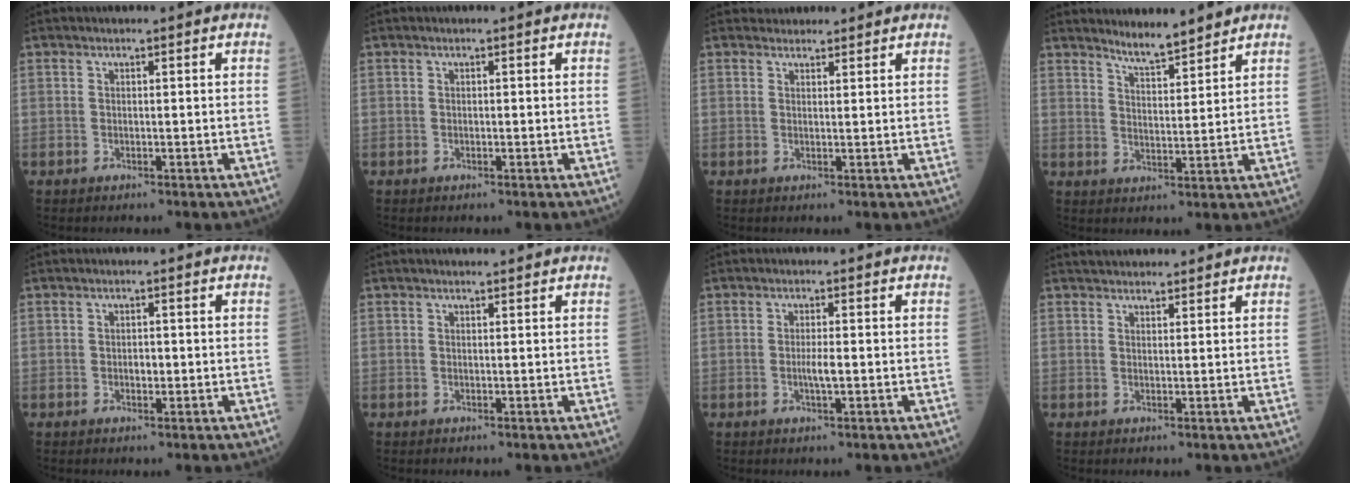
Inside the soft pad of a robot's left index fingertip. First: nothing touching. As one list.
[{"total": 0.0}, {"total": 3.5, "force": [3.3, 1.1, 0.2], "torque": [-0.003, 0.020, 0.044]}, {"total": 5.5, "force": [5.1, 0.6, 2.0], "torque": [-0.043, -0.001, 0.091]}, {"total": 1.2, "force": [-0.1, 0.7, 0.9], "torque": [-0.017, 0.000, -0.002]}, {"total": 2.9, "force": [2.7, 0.2, 1.0], "torque": [-0.014, 0.015, 0.034]}, {"total": 2.0, "force": [-0.3, 0.2, 1.9], "torque": [-0.039, -0.003, -0.004]}, {"total": 6.9, "force": [6.4, 1.5, 2.1], "torque": [-0.024, 0.030, 0.087]}]